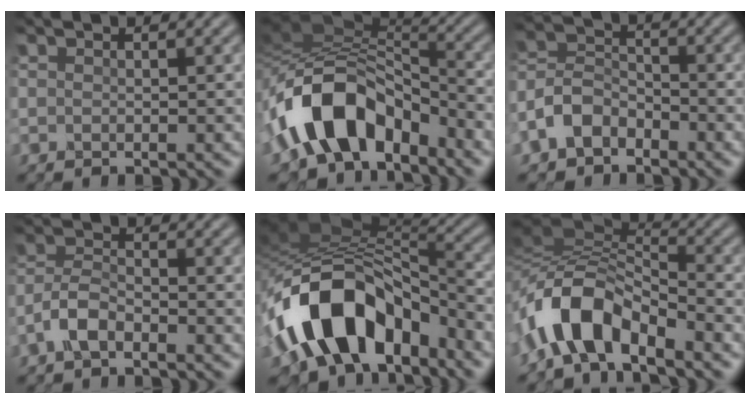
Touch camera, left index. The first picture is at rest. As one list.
[{"total": 10.6, "force": [-4.7, 6.2, 7.2], "torque": [-0.129, 0.024, -0.093]}, {"total": 4.5, "force": [-2.9, 2.9, 1.9], "torque": [-0.046, 0.008, -0.069]}, {"total": 2.7, "force": [-1.9, 0.8, 1.7], "torque": [-0.043, 0.013, -0.045]}, {"total": 12.5, "force": [-5.7, 7.5, 8.2], "torque": [-0.143, 0.023, -0.109]}, {"total": 7.1, "force": [-4.0, 2.7, 5.2], "torque": [-0.098, 0.014, -0.083]}]